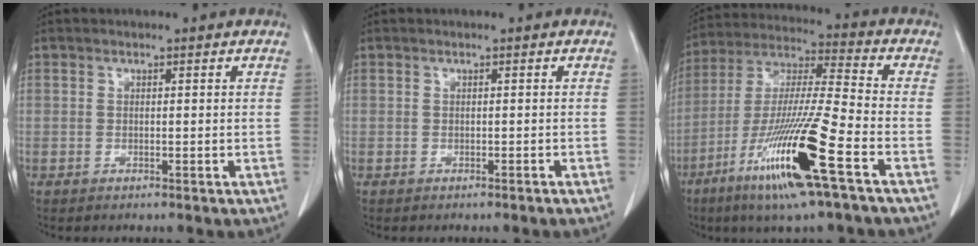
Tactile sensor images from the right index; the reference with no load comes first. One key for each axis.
{"total": 0.6, "fx": -0.5, "fy": 0.0, "fz": 0.3, "tx": -0.007, "ty": -0.001, "tz": -0.006}
{"total": 18.1, "fx": -8.6, "fy": -0.2, "fz": 15.9, "tx": -0.338, "ty": -0.037, "tz": -0.163}